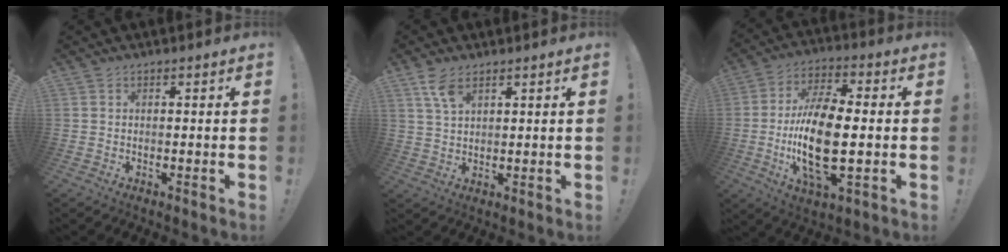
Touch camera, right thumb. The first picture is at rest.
{"total": 5.8, "force": [3.6, 2.5, 3.8], "torque": [-0.073, -0.014, 0.069]}
{"total": 18.8, "force": [-2.4, 7.7, 17.0], "torque": [-0.345, -0.008, -0.042]}